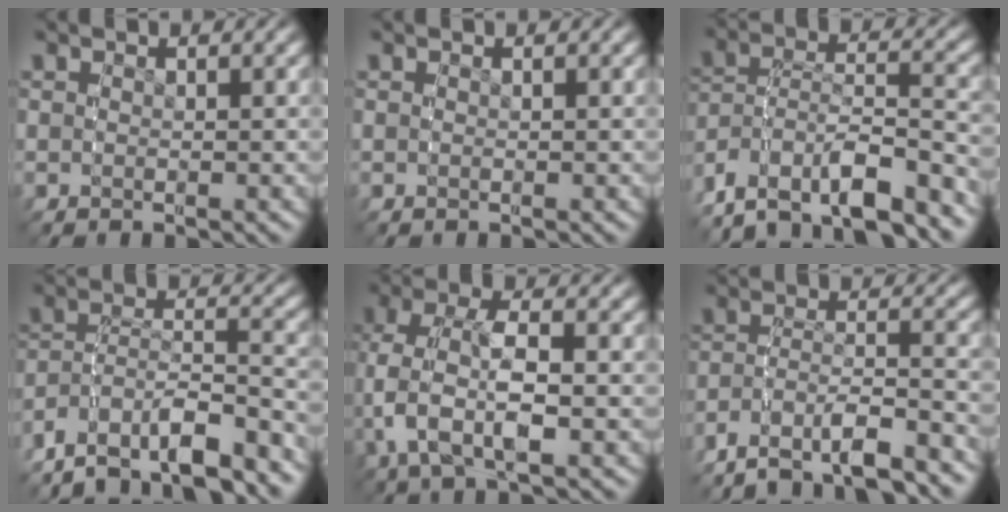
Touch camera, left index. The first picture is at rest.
{"total": 0.0}
{"total": 12.6, "force": [-9.0, 7.6, 4.5], "torque": [-0.096, -0.031, -0.143]}
{"total": 11.3, "force": [-8.7, 6.2, 3.9], "torque": [-0.072, -0.024, -0.138]}
{"total": 6.8, "force": [-0.5, 4.2, 5.3], "torque": [-0.130, -0.011, -0.004]}
{"total": 7.0, "force": [-5.8, 2.7, 2.7], "torque": [-0.050, -0.015, -0.091]}